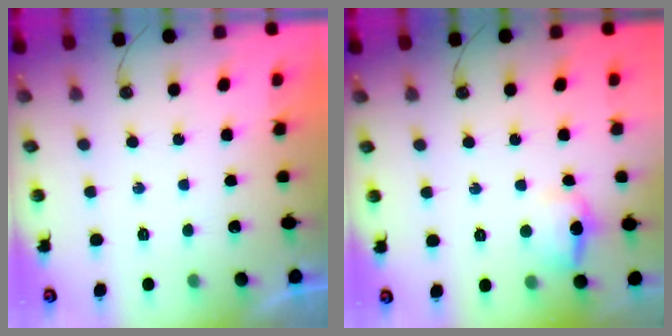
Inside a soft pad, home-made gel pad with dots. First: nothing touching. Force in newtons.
{"total": 9.8, "press": 9.8, "slide": 1.2}